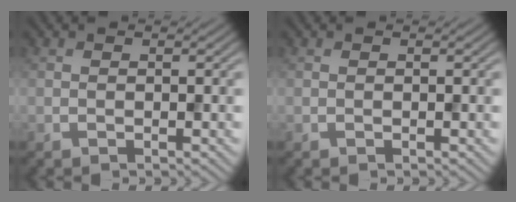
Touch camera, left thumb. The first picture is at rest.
{"total": 0.0}